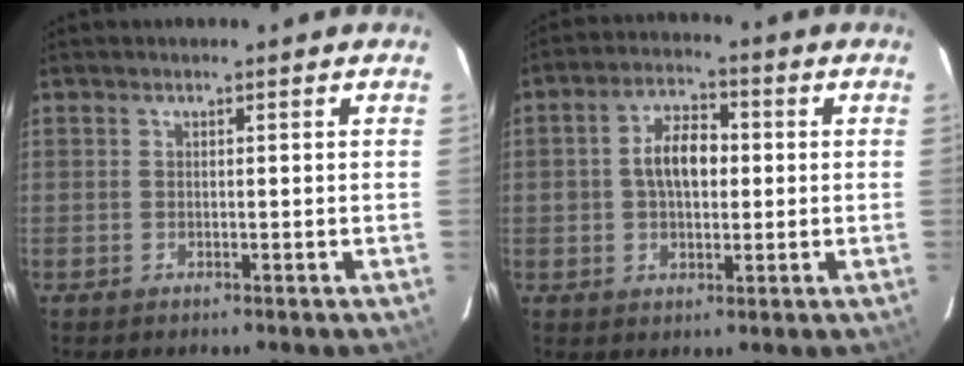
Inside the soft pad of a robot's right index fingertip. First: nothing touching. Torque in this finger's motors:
{"motor_torque": [0.34, 0.00, 0.22, 0.10]}